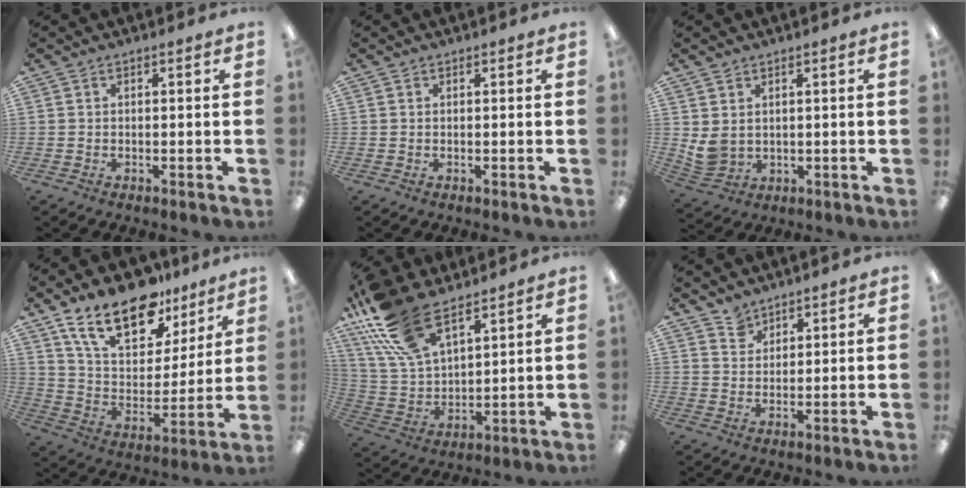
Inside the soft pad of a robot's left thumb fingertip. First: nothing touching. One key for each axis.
{"total": 0.0}
{"total": 4.7, "fx": 2.3, "fy": 3.8, "fz": 1.8, "tx": -0.040, "ty": -0.011, "tz": 0.046}
{"total": 20.1, "fx": 13.8, "fy": 9.7, "fz": 10.8, "tx": -0.193, "ty": -0.070, "tz": 0.247}
{"total": 19.0, "fx": 12.9, "fy": 8.9, "fz": 10.7, "tx": -0.258, "ty": -0.055, "tz": 0.240}
{"total": 4.1, "fx": 3.6, "fy": 2.1, "fz": 0.2, "tx": 0.002, "ty": -0.019, "tz": 0.068}